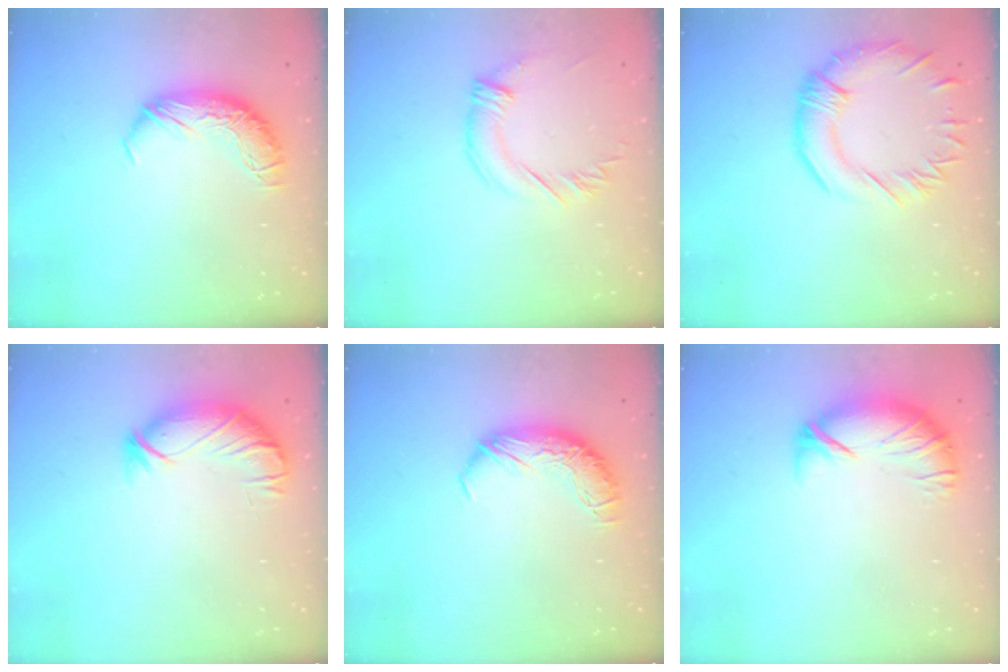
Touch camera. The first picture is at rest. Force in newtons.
{"total": 2.1, "press": 1.8, "slide": 1.0}
{"total": 4.6, "press": 4.4, "slide": 1.4}
{"total": 3.7, "press": 3.1, "slide": 2.0}
{"total": 0.0}
{"total": 4.3, "press": 3.7, "slide": 2.1}